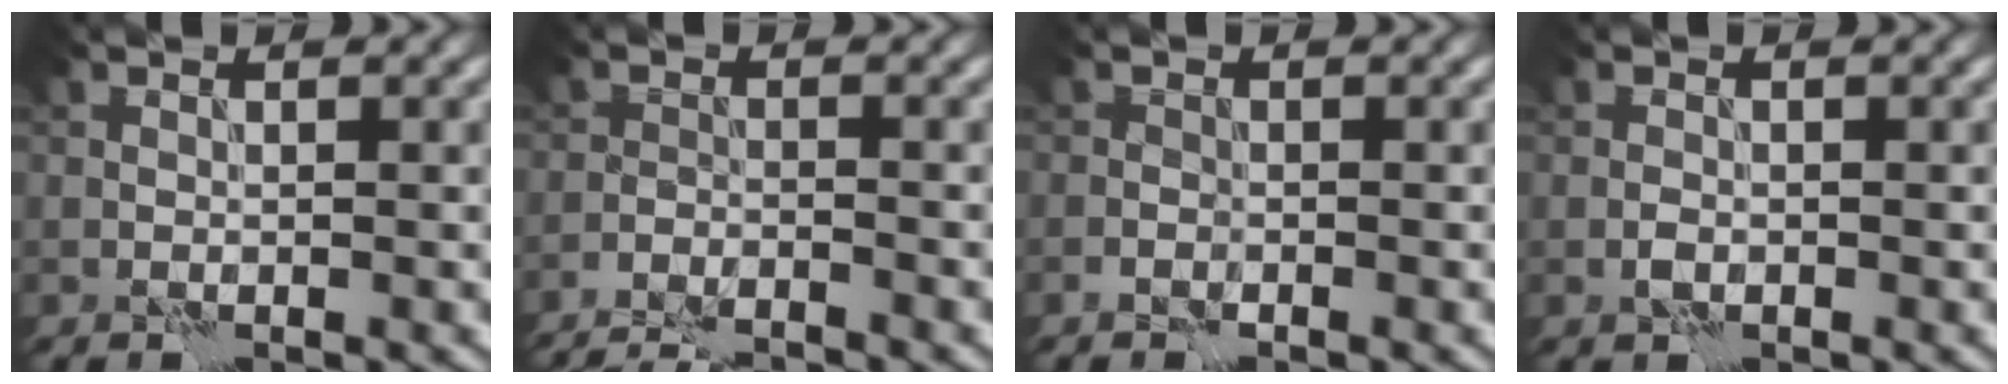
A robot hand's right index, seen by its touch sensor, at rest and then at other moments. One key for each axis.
{"total": 5.6, "fx": -5.2, "fy": 0.9, "fz": 1.7, "tx": -0.030, "ty": -0.007, "tz": -0.083}
{"total": 0.8, "fx": -0.6, "fy": 0.3, "fz": 0.4, "tx": -0.008, "ty": 0.002, "tz": -0.013}
{"total": 0.8, "fx": -0.3, "fy": 0.5, "fz": 0.5, "tx": -0.011, "ty": 0.001, "tz": -0.007}